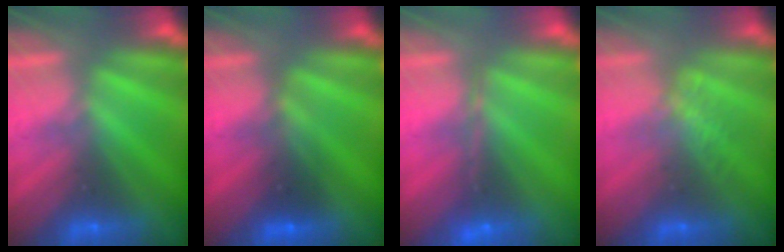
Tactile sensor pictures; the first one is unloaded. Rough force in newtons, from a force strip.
{"total": 2.6}
{"total": 1.7}
{"total": 1.3}